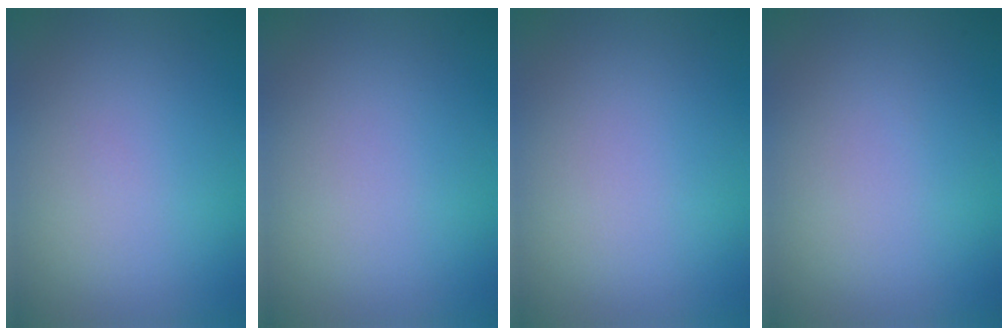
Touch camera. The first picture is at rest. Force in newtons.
{"total": 0.0}
{"total": 0.0}
{"total": 0.0}